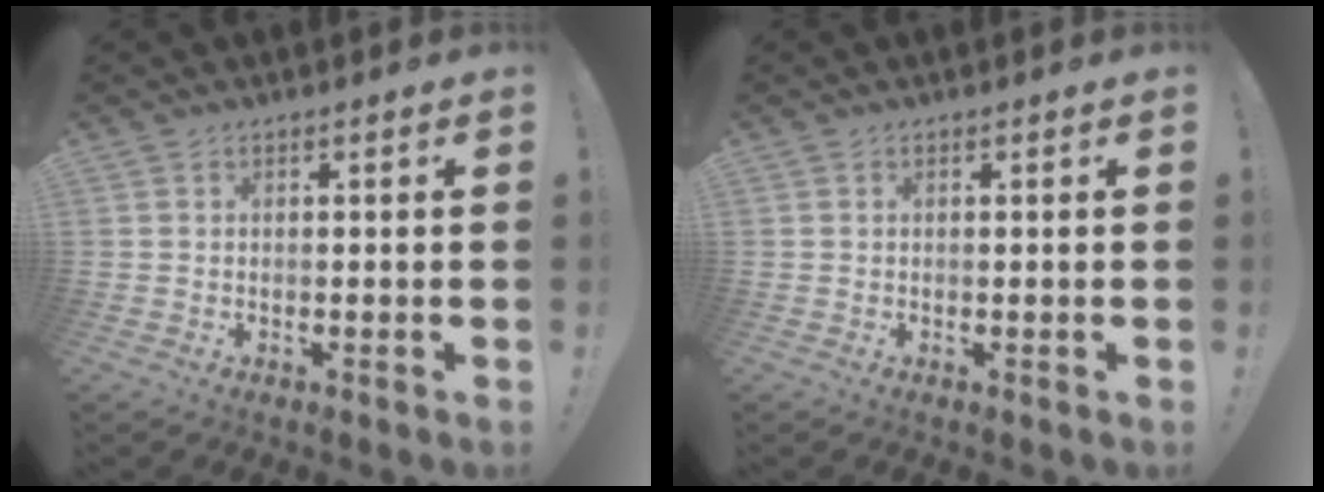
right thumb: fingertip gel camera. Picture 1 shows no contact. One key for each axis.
{"total": 0.6, "fx": 0.0, "fy": -0.3, "fz": 0.5, "tx": -0.004, "ty": -0.004, "tz": -0.002}